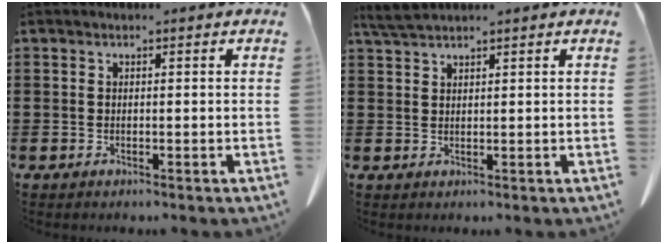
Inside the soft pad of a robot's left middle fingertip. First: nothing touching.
{"total": 2.4, "force": [2.0, 0.1, 1.3], "torque": [-0.030, 0.002, 0.039]}